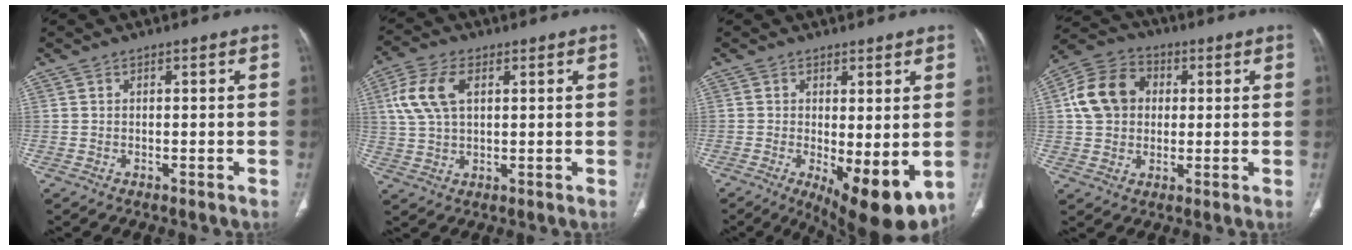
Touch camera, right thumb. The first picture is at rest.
{"total": 9.5, "force": [2.8, 5.4, 7.2], "torque": [-0.158, 0.009, 0.056]}
{"total": 11.7, "force": [-2.4, 4.2, 10.6], "torque": [-0.151, -0.027, -0.022]}
{"total": 12.1, "force": [1.8, 9.8, 6.8], "torque": [-0.113, 0.017, 0.024]}